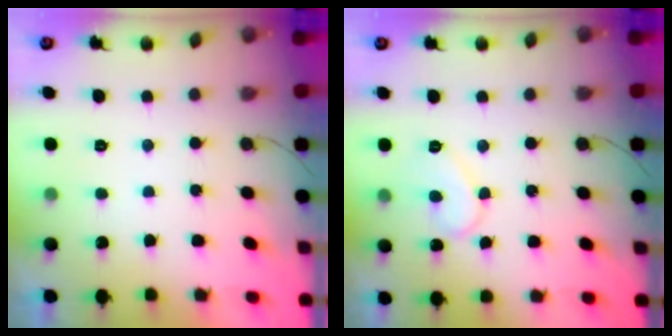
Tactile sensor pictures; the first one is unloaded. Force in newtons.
{"total": 8.3, "press": 8.2, "slide": 0.6}